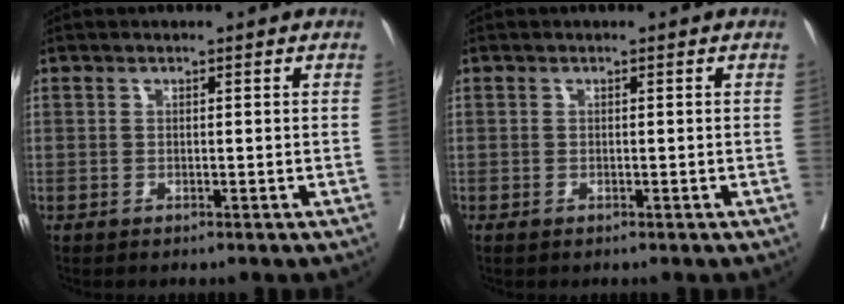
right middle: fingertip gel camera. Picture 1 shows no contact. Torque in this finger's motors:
{"motor_torque": [0.60, -1.08, 0.05, 0.02]}